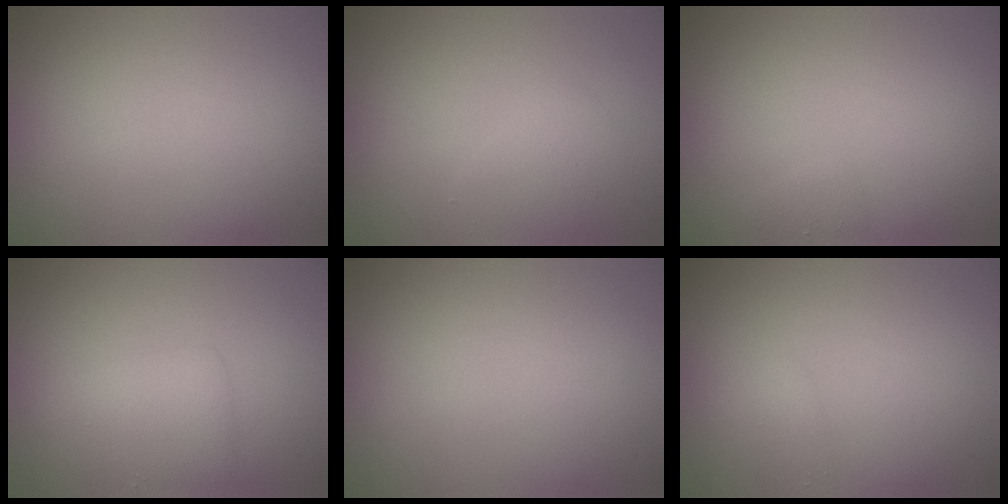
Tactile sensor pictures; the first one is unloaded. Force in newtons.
{"total": 1.5, "press": 1.5, "slide": 0.2}
{"total": 0.7, "press": 0.7, "slide": 0.0}
{"total": 2.8, "press": 2.8, "slide": 0.1}
{"total": 0.0}
{"total": 0.8, "press": 0.8, "slide": 0.0}